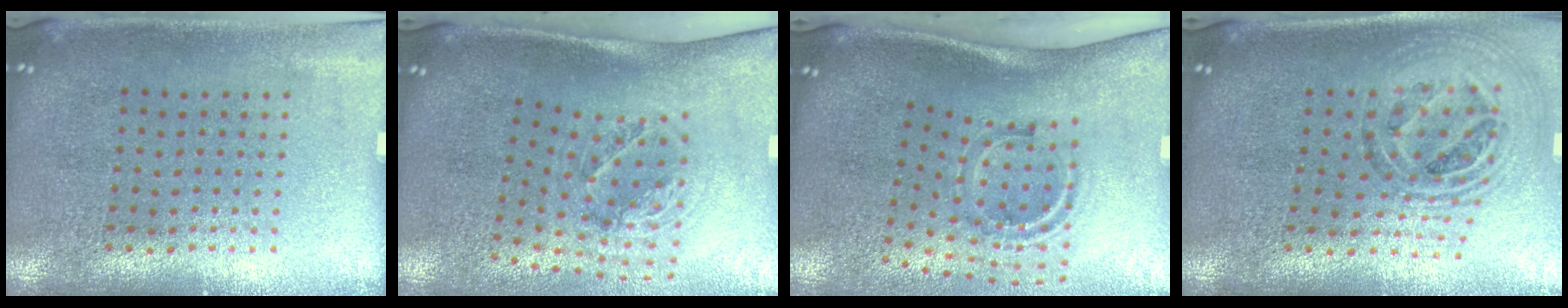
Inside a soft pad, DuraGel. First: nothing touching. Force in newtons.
{"total": 1.4, "press": 1.2, "slide": 0.8}
{"total": 2.0, "press": 1.2, "slide": 1.7}
{"total": 1.5, "press": 1.3, "slide": 0.6}